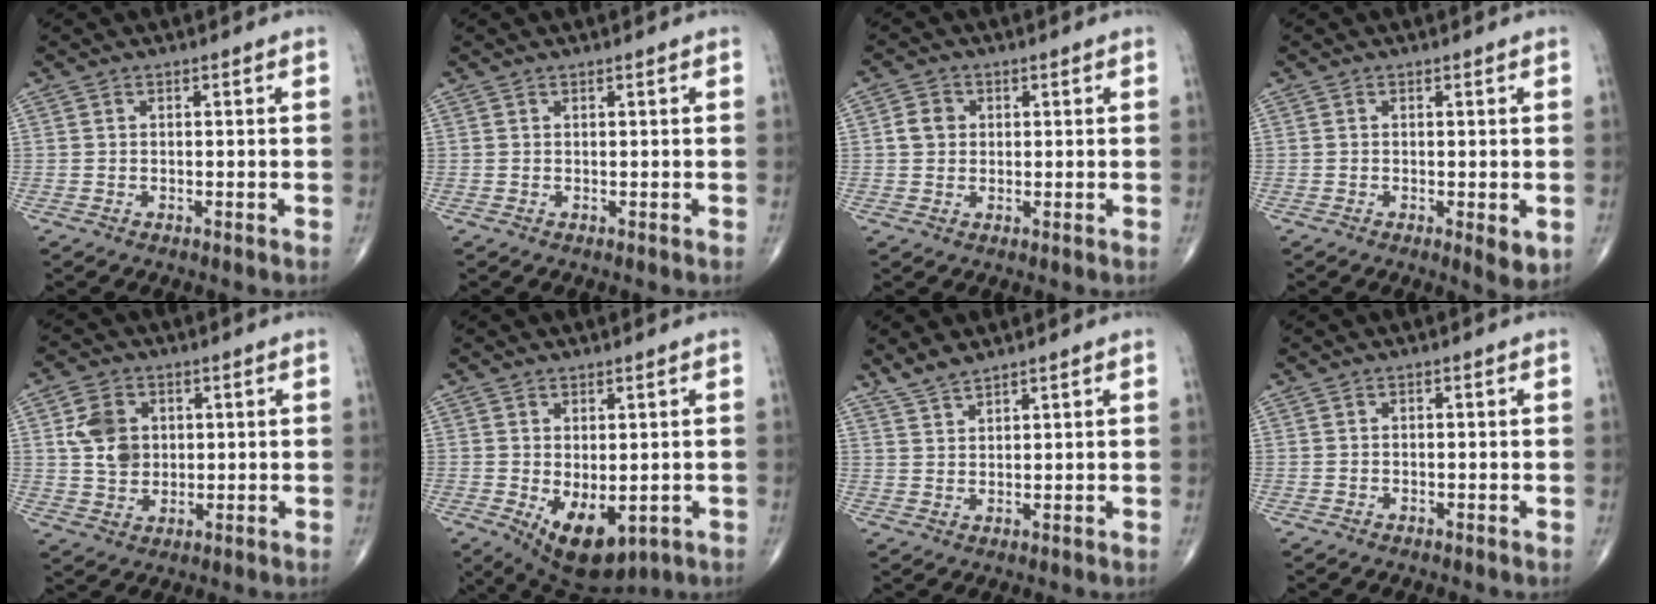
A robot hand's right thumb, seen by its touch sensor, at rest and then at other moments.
{"total": 0.0}
{"total": 3.5, "force": [0.4, 3.1, 1.7], "torque": [-0.020, 0.004, 0.004]}
{"total": 3.7, "force": [-0.9, 1.2, 3.3], "torque": [-0.049, -0.010, -0.015]}
{"total": 8.0, "force": [1.7, 6.2, 4.7], "torque": [-0.065, -0.006, 0.035]}
{"total": 10.3, "force": [-2.6, 5.5, 8.2], "torque": [-0.115, -0.010, -0.020]}
{"total": 3.4, "force": [3.1, 0.7, 1.2], "torque": [-0.022, -0.006, 0.063]}
{"total": 0.0}